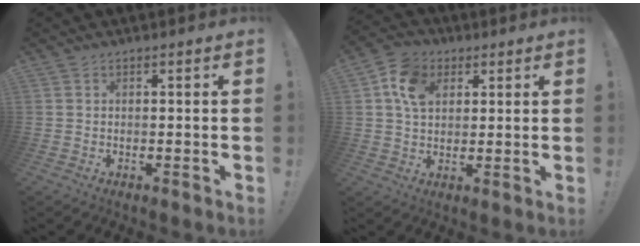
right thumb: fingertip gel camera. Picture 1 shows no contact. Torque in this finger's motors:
{"motor_torque": [0.17, 0.15, 0.16, 0.29, 0.03]}